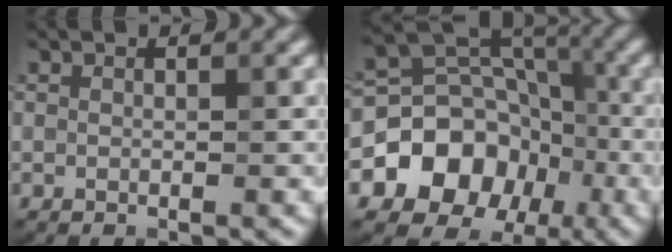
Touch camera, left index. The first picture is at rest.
{"total": 9.7, "force": [-3.5, 7.7, 4.7], "torque": [-0.083, 0.012, -0.074]}